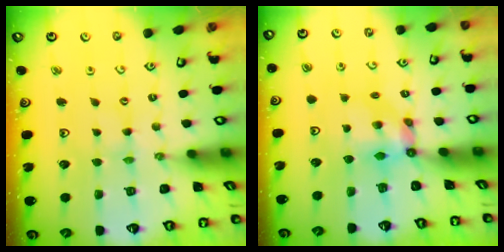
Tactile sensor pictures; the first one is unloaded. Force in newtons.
{"total": 5.5, "press": 5.5, "slide": 0.3}